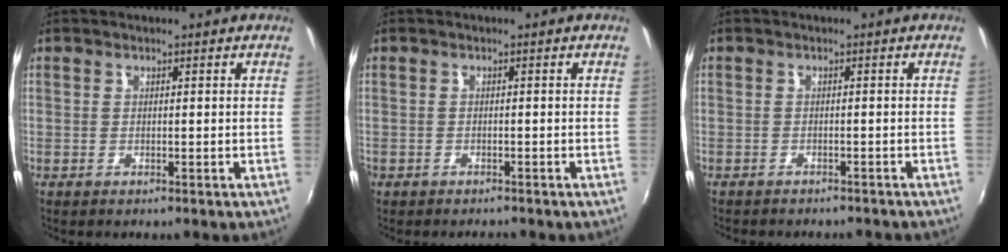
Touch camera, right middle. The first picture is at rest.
{"total": 1.4, "force": [-1.2, 0.7, 0.2], "torque": [-0.013, -0.002, -0.022]}
{"total": 4.5, "force": [-4.1, 1.2, 1.4], "torque": [-0.038, -0.012, -0.058]}